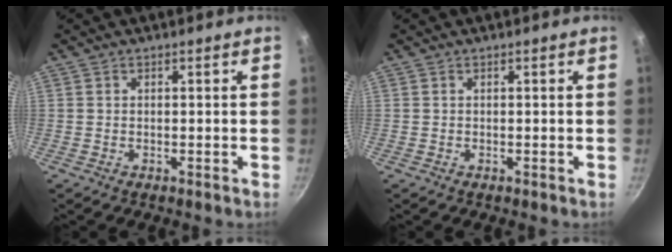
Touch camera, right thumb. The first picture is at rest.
{"total": 0.0}